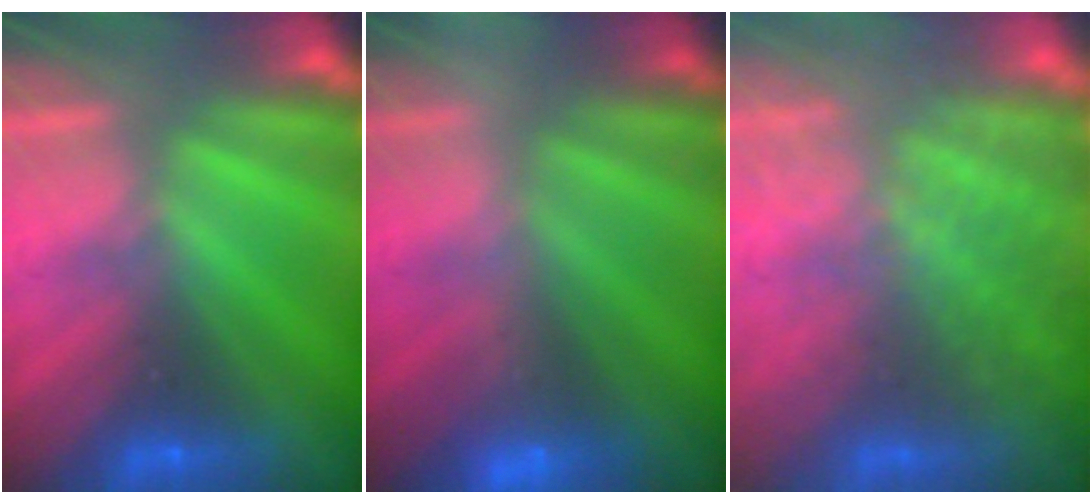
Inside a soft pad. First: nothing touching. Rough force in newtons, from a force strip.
{"total": 2.2}
{"total": 7.4}